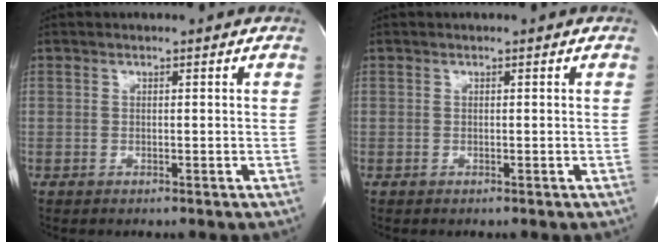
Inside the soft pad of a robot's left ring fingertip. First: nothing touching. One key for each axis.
{"total": 0.0}